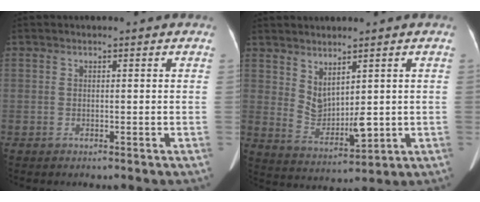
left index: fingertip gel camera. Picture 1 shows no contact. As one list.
[{"total": 5.6, "force": [1.8, 2.5, 4.7], "torque": [-0.095, -0.007, 0.054]}]